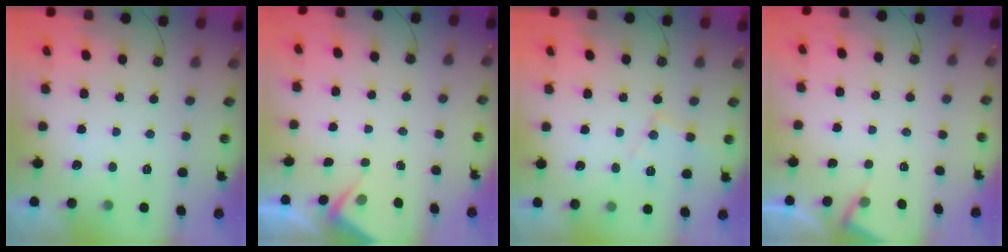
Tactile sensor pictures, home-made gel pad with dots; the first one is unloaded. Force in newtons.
{"total": 2.9, "press": 2.9, "slide": 0.4}
{"total": 8.3, "press": 8.3, "slide": 0.6}
{"total": 3.8, "press": 3.7, "slide": 0.6}